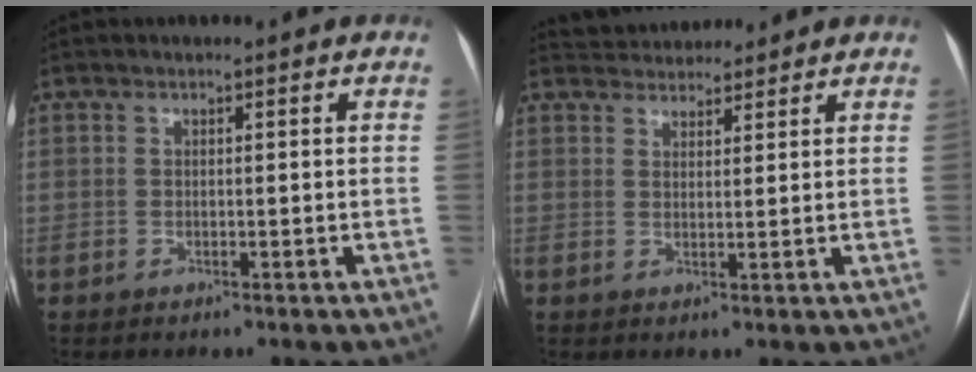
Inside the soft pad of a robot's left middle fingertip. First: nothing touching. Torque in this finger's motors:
{"motor_torque": [0.20, -0.22, 0.01, -0.01]}